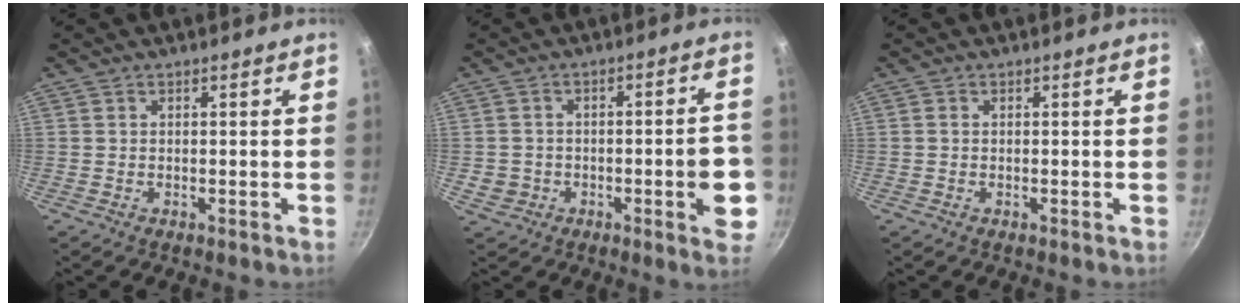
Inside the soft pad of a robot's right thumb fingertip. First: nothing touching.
{"total": 9.7, "force": [-2.3, 4.9, 8.0], "torque": [-0.081, 0.026, -0.023]}
{"total": 0.6, "force": [0.1, 0.5, 0.4], "torque": [-0.007, 0.003, 0.000]}